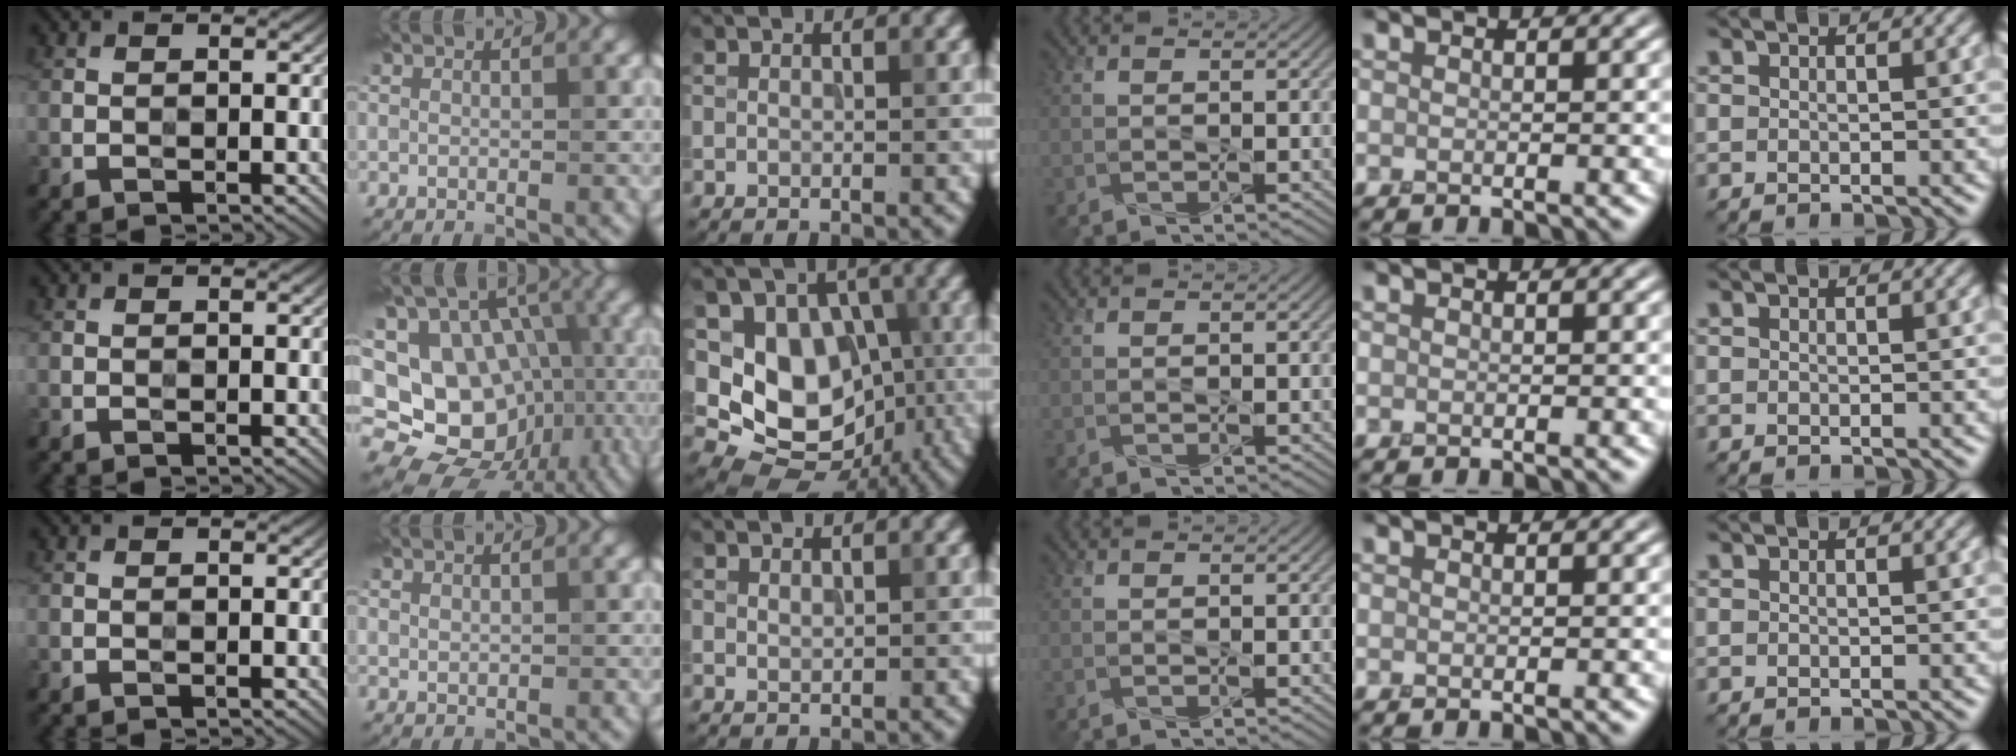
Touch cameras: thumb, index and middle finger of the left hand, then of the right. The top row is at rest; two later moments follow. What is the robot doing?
{"motion": "press", "object": "stapler"}